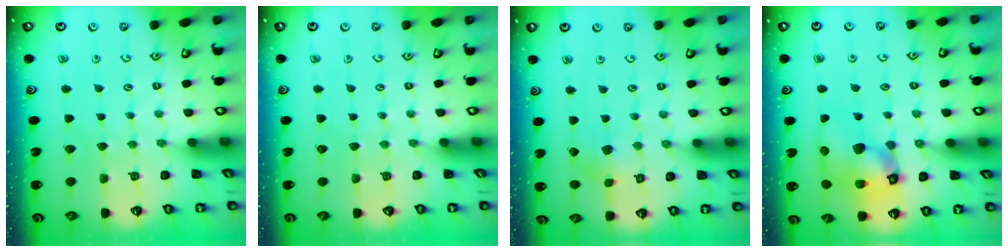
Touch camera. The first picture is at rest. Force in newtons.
{"total": 0.0}
{"total": 3.4, "press": 3.4, "slide": 0.6}
{"total": 14.1, "press": 13.9, "slide": 2.1}